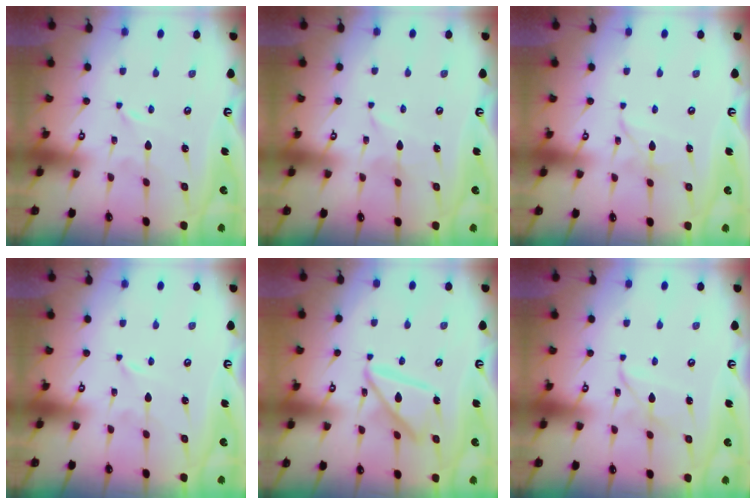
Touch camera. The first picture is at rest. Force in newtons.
{"total": 2.6, "press": 2.6, "slide": 0.4}
{"total": 4.6, "press": 4.6, "slide": 0.2}
{"total": 0.0}
{"total": 15.0, "press": 14.9, "slide": 1.3}
{"total": 3.5, "press": 3.5, "slide": 0.3}